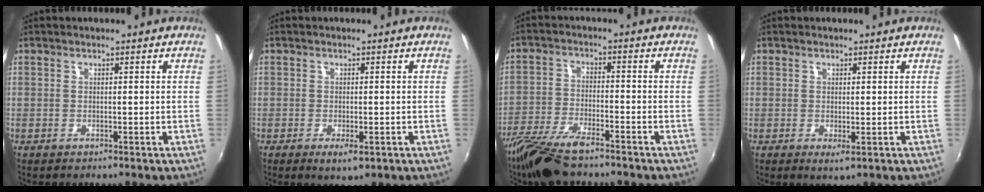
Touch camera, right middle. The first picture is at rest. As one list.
[{"total": 2.8, "force": [-1.2, 1.0, 2.4], "torque": [-0.044, -0.009, -0.016]}, {"total": 10.9, "force": [-8.8, 2.5, 6.0], "torque": [-0.138, -0.026, -0.169]}, {"total": 1.3, "force": [0.2, 0.8, 1.0], "torque": [-0.019, -0.003, 0.004]}]